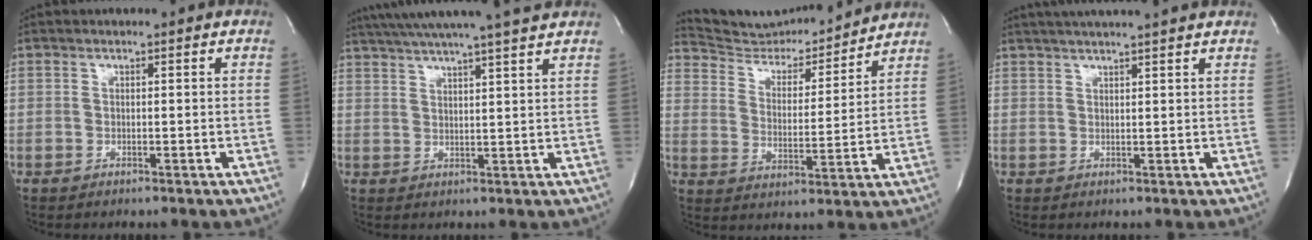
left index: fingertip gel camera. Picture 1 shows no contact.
{"total": 15.5, "force": [13.6, -0.9, 7.5], "torque": [-0.131, 0.000, 0.187]}
{"total": 12.3, "force": [12.1, 1.8, 1.4], "torque": [-0.023, -0.010, 0.193]}
{"total": 2.4, "force": [1.9, -0.6, 1.4], "torque": [-0.012, 0.016, 0.027]}